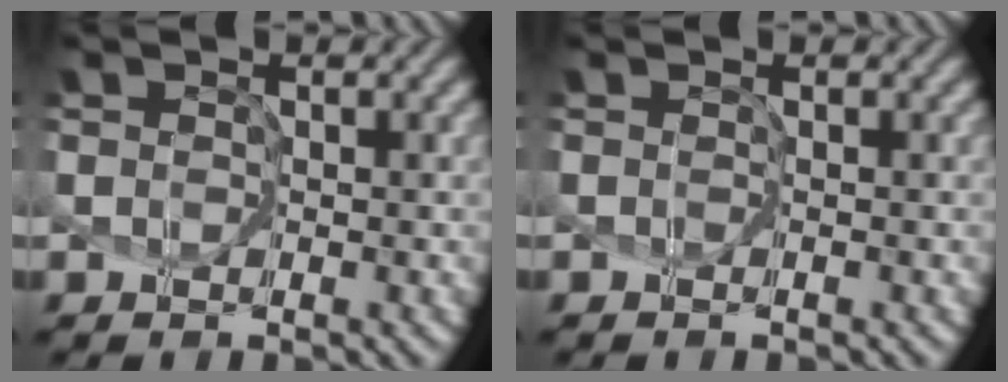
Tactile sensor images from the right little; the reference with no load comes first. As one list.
[{"total": 1.0, "force": [-0.1, -0.9, -0.4], "torque": [0.010, -0.004, 0.001]}]